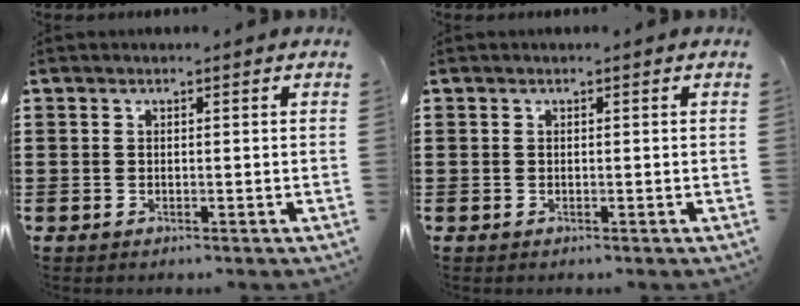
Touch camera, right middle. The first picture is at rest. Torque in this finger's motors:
{"motor_torque": [-0.36, -0.83, 0.01, 0.01]}